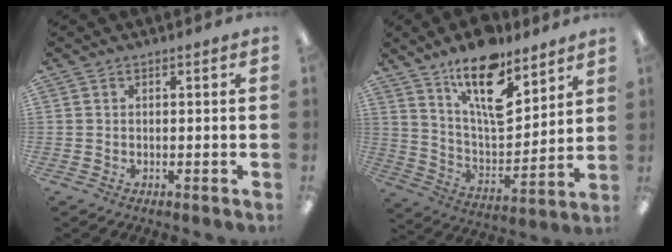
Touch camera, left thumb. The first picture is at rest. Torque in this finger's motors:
{"motor_torque": [0.99, 1.11, 1.30, -1.47, 0.14]}